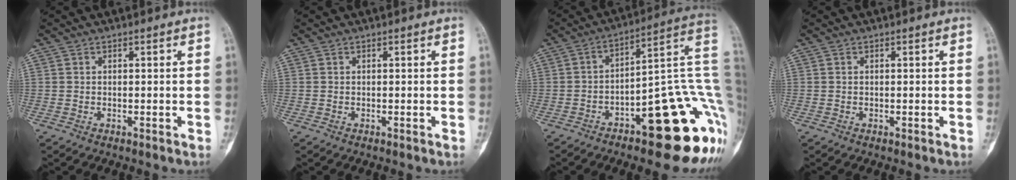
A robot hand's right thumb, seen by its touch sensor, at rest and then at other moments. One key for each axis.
{"total": 0.0}
{"total": 23.3, "fx": -6.8, "fy": 8.0, "fz": 20.8, "tx": -0.197, "ty": 0.053, "tz": -0.081}
{"total": 0.0}